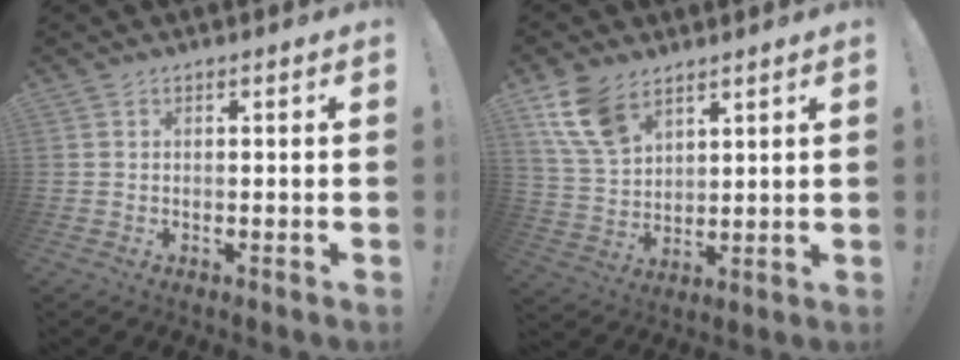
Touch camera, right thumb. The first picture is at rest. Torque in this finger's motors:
{"motor_torque": [0.49, 0.79, 0.92, 0.73, 0.04]}